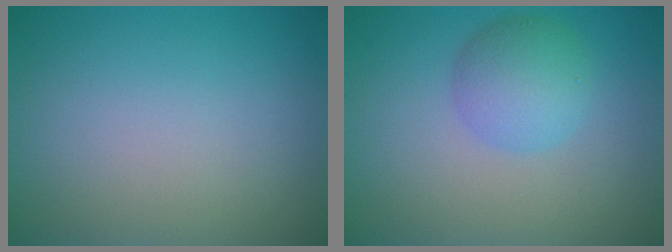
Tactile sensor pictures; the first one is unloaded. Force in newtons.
{"total": 3.6, "press": 3.6, "slide": 0.2}